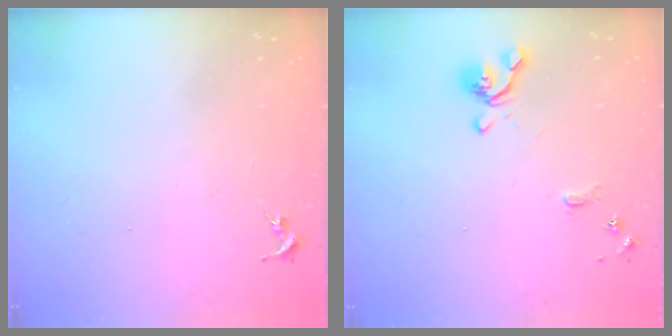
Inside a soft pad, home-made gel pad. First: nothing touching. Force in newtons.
{"total": 10.0, "press": 9.9, "slide": 1.4}